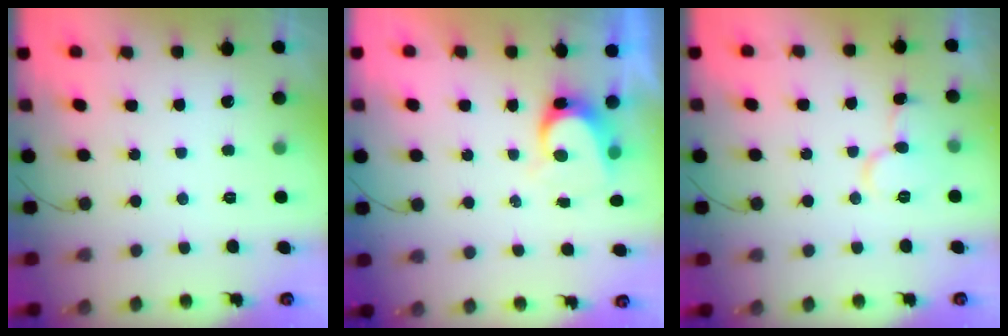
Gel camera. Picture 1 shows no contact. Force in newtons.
{"total": 5.9, "press": 5.9, "slide": 0.5}
{"total": 9.0, "press": 8.9, "slide": 1.0}